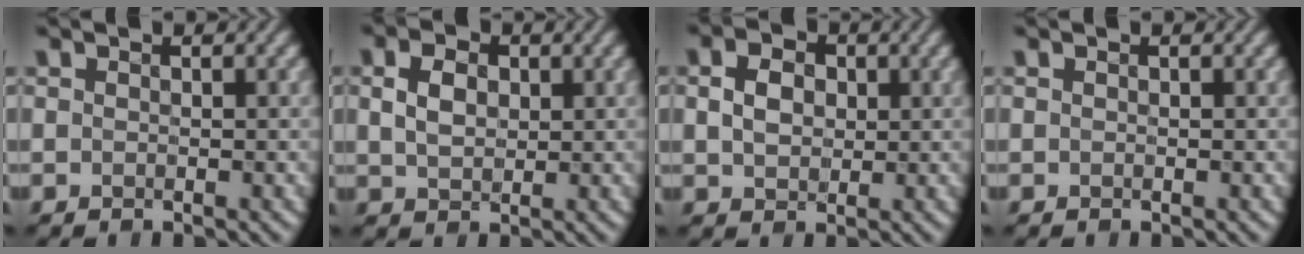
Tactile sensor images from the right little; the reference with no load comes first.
{"total": 2.6, "force": [0.1, 1.9, 1.7], "torque": [-0.046, 0.000, 0.011]}
{"total": 2.8, "force": [0.0, 2.2, 1.7], "torque": [-0.043, 0.000, 0.006]}
{"total": 0.0}